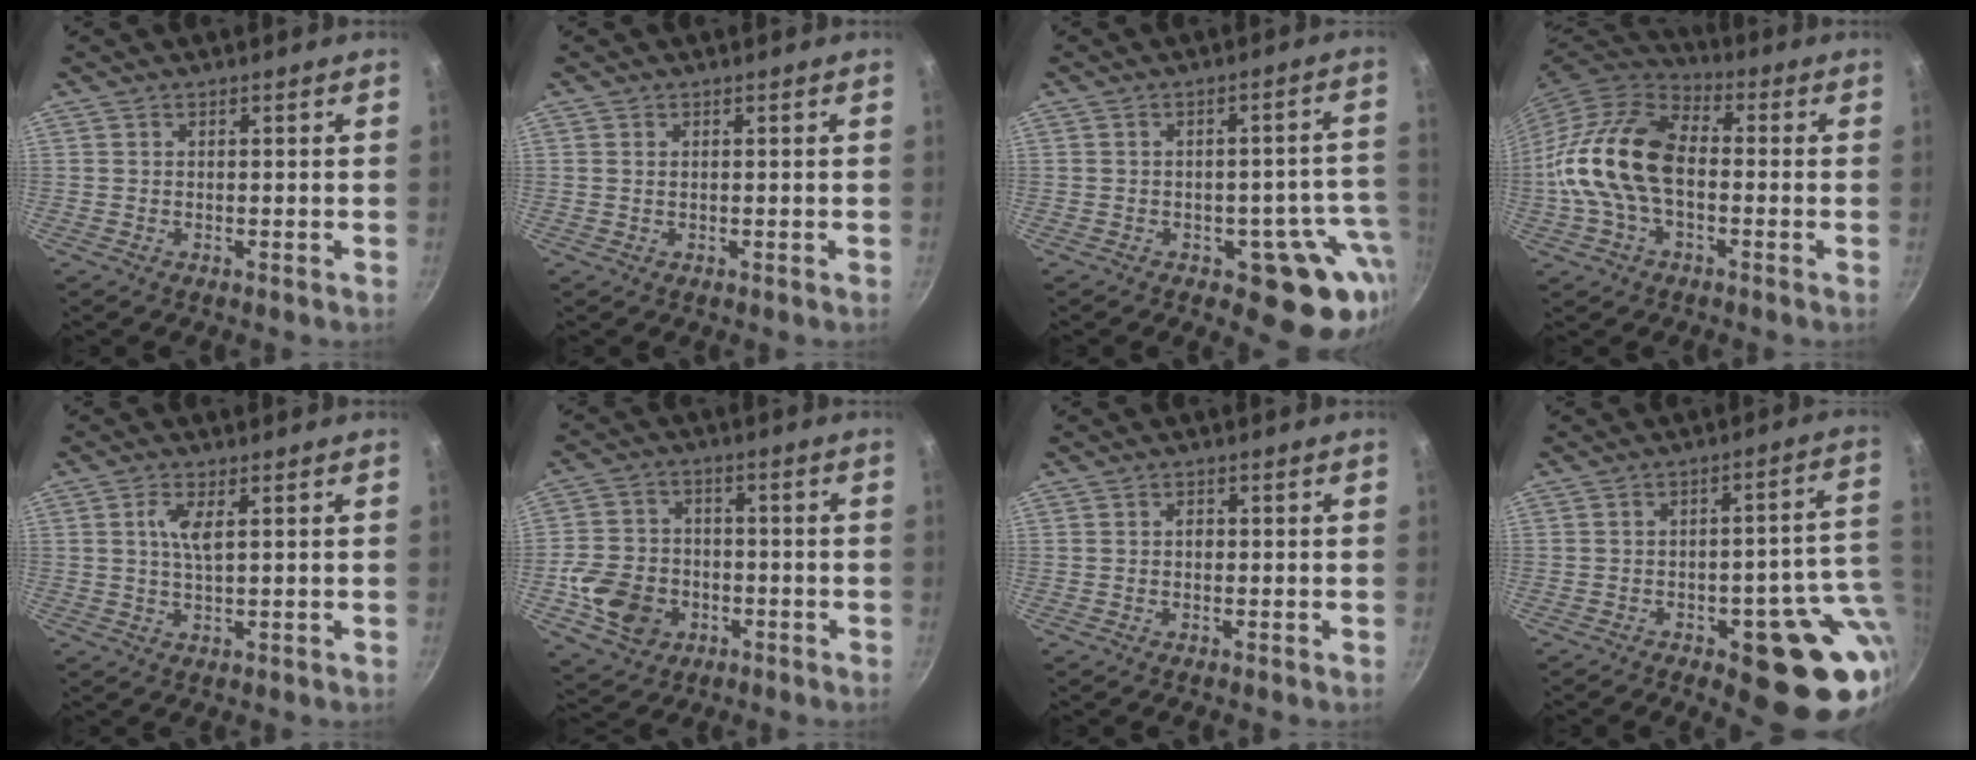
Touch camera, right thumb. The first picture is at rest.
{"total": 0.6, "force": [0.2, 0.3, 0.5], "torque": [-0.009, 0.001, 0.004]}
{"total": 12.5, "force": [-4.2, 7.5, 9.0], "torque": [-0.021, 0.026, -0.044]}
{"total": 17.6, "force": [-1.6, 11.0, 13.7], "torque": [-0.251, 0.038, -0.044]}
{"total": 3.9, "force": [1.1, 1.1, 3.6], "torque": [-0.075, 0.000, 0.022]}
{"total": 11.6, "force": [-3.7, 9.4, 5.8], "torque": [-0.092, 0.024, -0.062]}
{"total": 1.2, "force": [-0.1, 0.9, 0.7], "torque": [-0.010, 0.004, -0.003]}
{"total": 18.4, "force": [-4.7, 8.1, 15.8], "torque": [-0.129, 0.015, -0.056]}